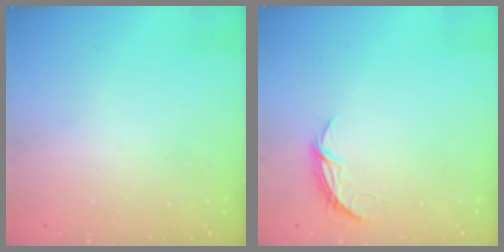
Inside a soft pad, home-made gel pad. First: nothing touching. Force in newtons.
{"total": 5.0, "press": 5.0, "slide": 0.4}